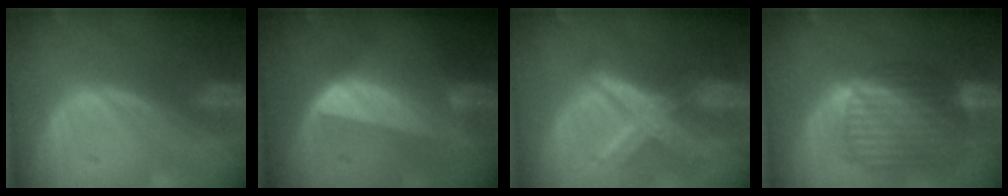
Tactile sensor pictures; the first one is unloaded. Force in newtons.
{"total": 7.1, "press": 6.8, "slide": 2.2}
{"total": 8.2, "press": 7.0, "slide": 4.3}
{"total": 10.4, "press": 8.8, "slide": 5.5}